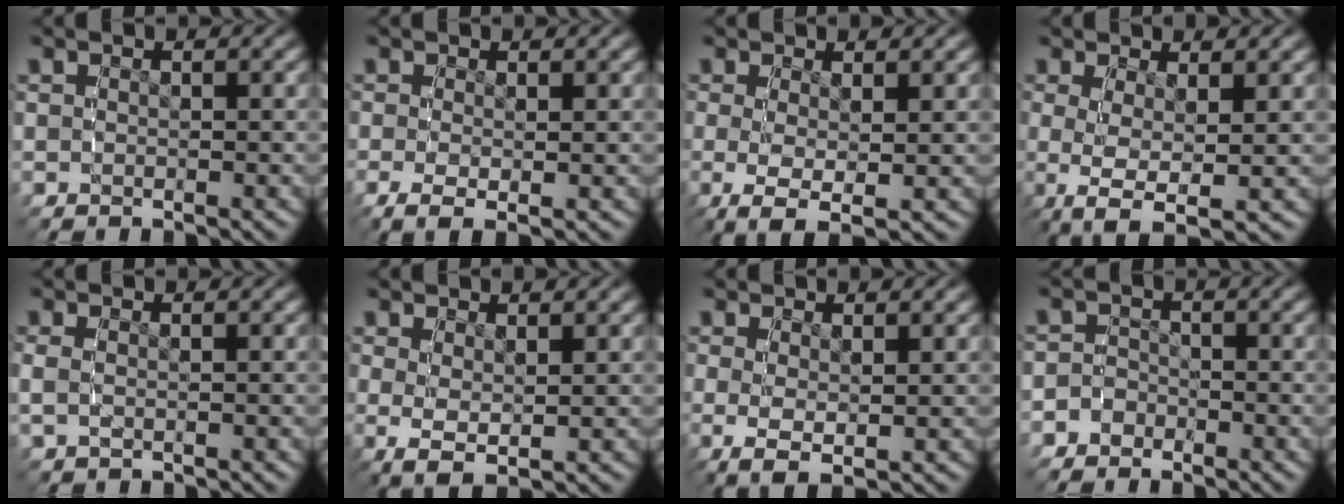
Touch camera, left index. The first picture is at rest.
{"total": 2.1, "force": [-0.8, 0.8, 1.8], "torque": [-0.044, -0.017, -0.007]}
{"total": 4.2, "force": [-1.2, 1.8, 3.6], "torque": [-0.082, -0.028, -0.005]}
{"total": 5.8, "force": [-1.6, 2.9, 4.8], "torque": [-0.113, -0.034, -0.009]}
{"total": 1.7, "force": [0.1, 1.2, 1.2], "torque": [-0.040, -0.004, 0.006]}
{"total": 3.1, "force": [0.0, 1.7, 2.6], "torque": [-0.057, -0.015, 0.011]}
{"total": 2.9, "force": [-0.1, 1.4, 2.6], "torque": [-0.055, -0.016, 0.008]}
{"total": 3.2, "force": [-1.8, 2.7, 0.1], "torque": [-0.017, -0.011, -0.037]}